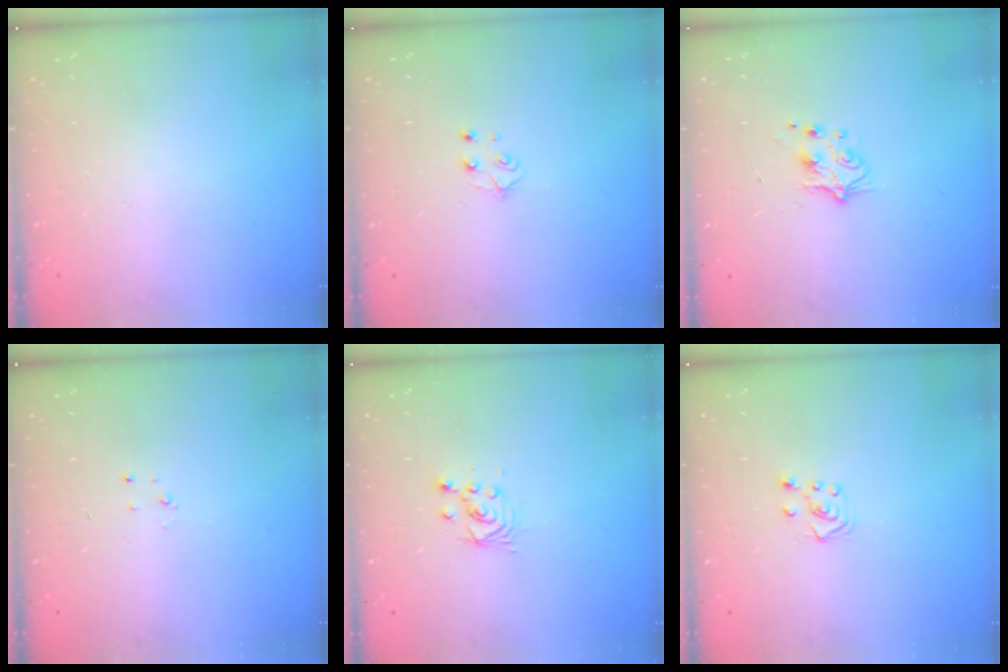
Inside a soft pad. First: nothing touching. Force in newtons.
{"total": 4.1, "press": 4.0, "slide": 0.5}
{"total": 5.5, "press": 5.4, "slide": 0.7}
{"total": 2.3, "press": 2.3, "slide": 0.3}
{"total": 2.6, "press": 2.6, "slide": 0.1}
{"total": 5.1, "press": 5.1, "slide": 0.5}